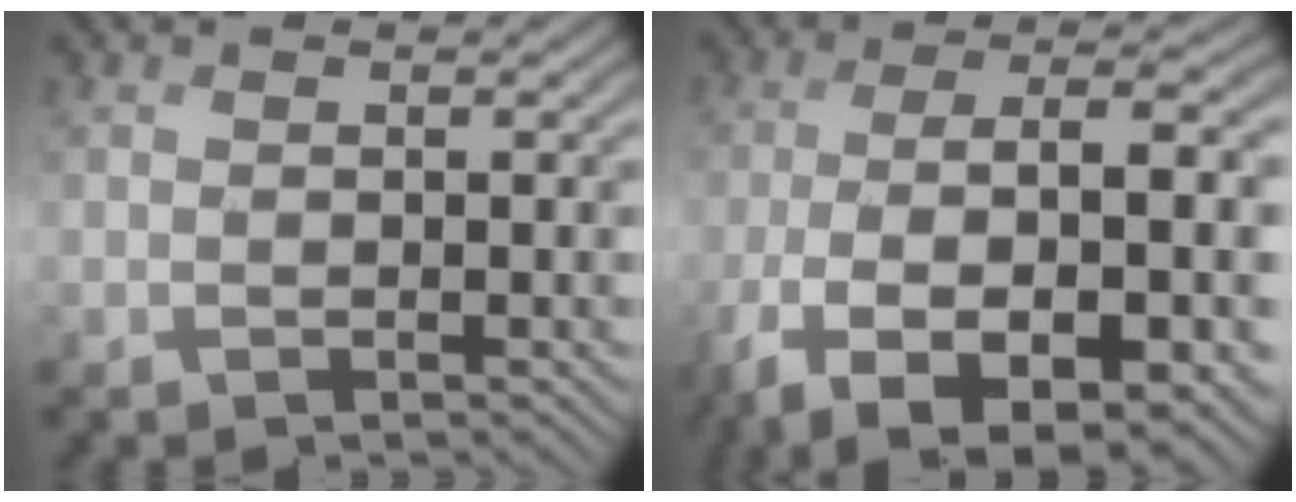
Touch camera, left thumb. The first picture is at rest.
{"total": 13.5, "force": [-6.6, 4.4, 10.9], "torque": [-0.205, -0.017, -0.111]}